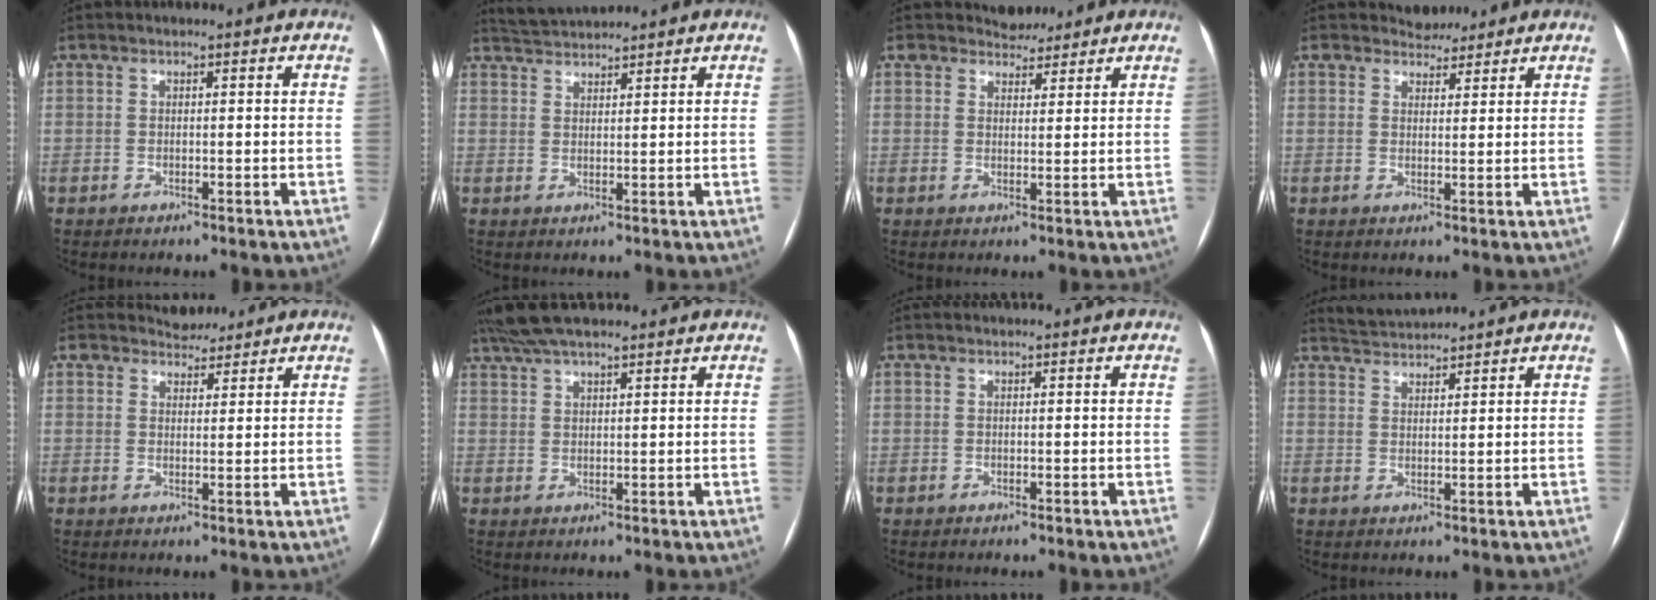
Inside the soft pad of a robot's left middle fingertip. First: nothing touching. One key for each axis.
{"total": 4.4, "fx": 4.4, "fy": 0.1, "fz": 0.4, "tx": -0.016, "ty": 0.025, "tz": 0.084}
{"total": 3.0, "fx": 2.7, "fy": 1.2, "fz": -0.4, "tx": 0.007, "ty": 0.000, "tz": 0.040}
{"total": 2.8, "fx": 2.6, "fy": 1.1, "fz": -0.4, "tx": 0.006, "ty": 0.001, "tz": 0.039}
{"total": 2.8, "fx": 2.5, "fy": 1.0, "fz": -0.5, "tx": 0.006, "ty": 0.001, "tz": 0.039}
{"total": 9.4, "fx": 7.8, "fy": 1.9, "fz": 4.9, "tx": -0.085, "ty": 0.042, "tz": 0.136}
{"total": 0.0}
{"total": 3.3, "fx": 3.3, "fy": -0.4, "fz": -0.4, "tx": -0.004, "ty": 0.012, "tz": 0.066}